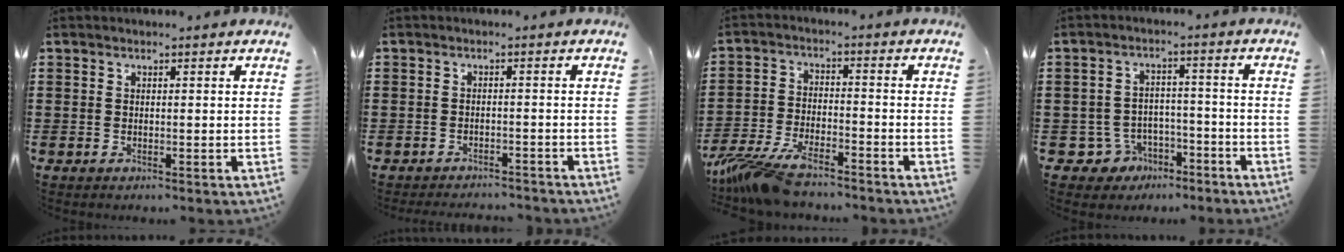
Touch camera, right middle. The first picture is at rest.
{"total": 2.3, "force": [-2.3, 0.1, -0.2], "torque": [-0.004, -0.002, -0.050]}
{"total": 7.9, "force": [-6.7, 1.7, 3.8], "torque": [-0.095, -0.002, -0.133]}
{"total": 4.8, "force": [-3.7, 3.0, 0.8], "torque": [-0.037, 0.010, -0.077]}